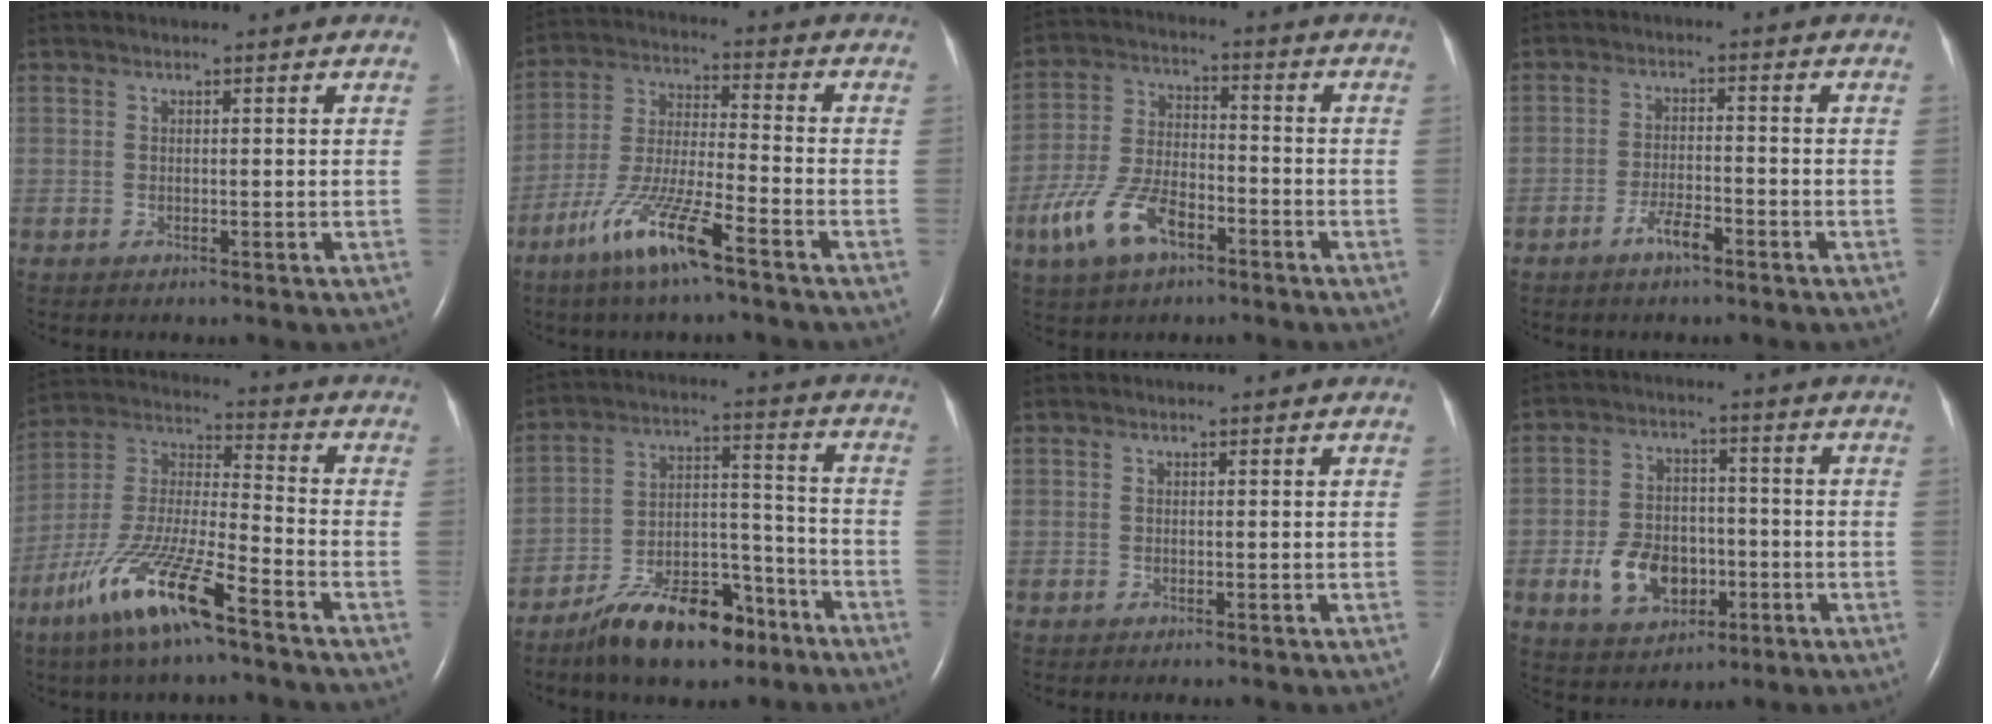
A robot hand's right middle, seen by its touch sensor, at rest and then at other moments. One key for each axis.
{"total": 11.6, "fx": -7.2, "fy": 0.6, "fz": 9.0, "tx": -0.185, "ty": -0.021, "tz": -0.142}
{"total": 10.2, "fx": -5.5, "fy": 4.6, "fz": 7.3, "tx": -0.171, "ty": 0.004, "tz": -0.101}
{"total": 3.6, "fx": -2.5, "fy": 0.7, "fz": 2.5, "tx": -0.045, "ty": 0.001, "tz": -0.047}
{"total": 15.3, "fx": -9.5, "fy": 2.0, "fz": 11.9, "tx": -0.252, "ty": -0.023, "tz": -0.180}
{"total": 13.8, "fx": -9.7, "fy": 5.4, "fz": 8.2, "tx": -0.131, "ty": 0.023, "tz": -0.164}
{"total": 0.0}
{"total": 9.0, "fx": -2.8, "fy": 6.3, "fz": 5.7, "tx": -0.115, "ty": 0.011, "tz": -0.041}